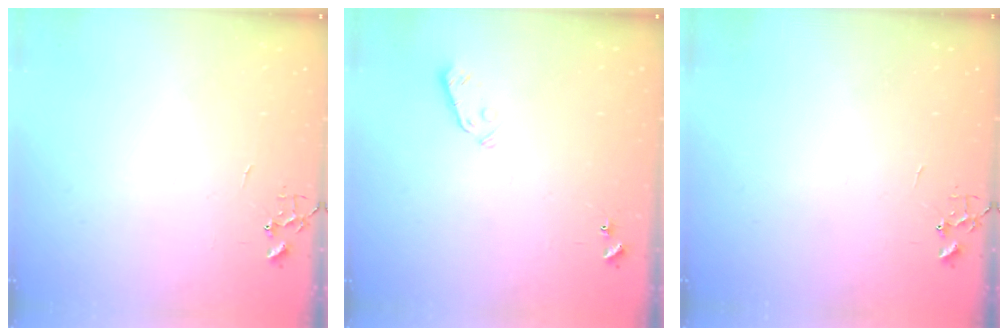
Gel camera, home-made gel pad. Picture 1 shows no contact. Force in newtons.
{"total": 3.8, "press": 3.7, "slide": 0.9}
{"total": 0.0}